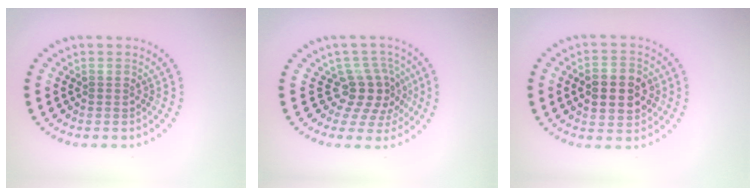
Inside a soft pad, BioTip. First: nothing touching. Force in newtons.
{"total": 3.8, "press": 2.8, "slide": 2.5}
{"total": 5.3, "press": 5.3, "slide": 0.2}